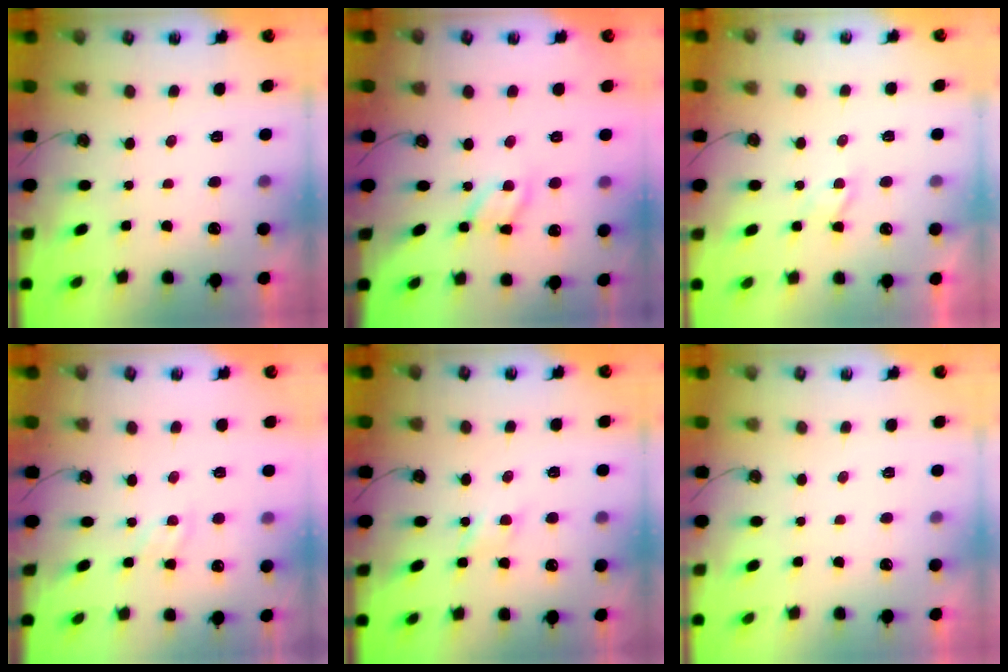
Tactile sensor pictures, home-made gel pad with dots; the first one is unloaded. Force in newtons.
{"total": 11.0, "press": 11.0, "slide": 0.7}
{"total": 3.9, "press": 3.8, "slide": 0.5}
{"total": 4.9, "press": 4.8, "slide": 0.5}
{"total": 5.6, "press": 5.6, "slide": 0.8}
{"total": 0.0}